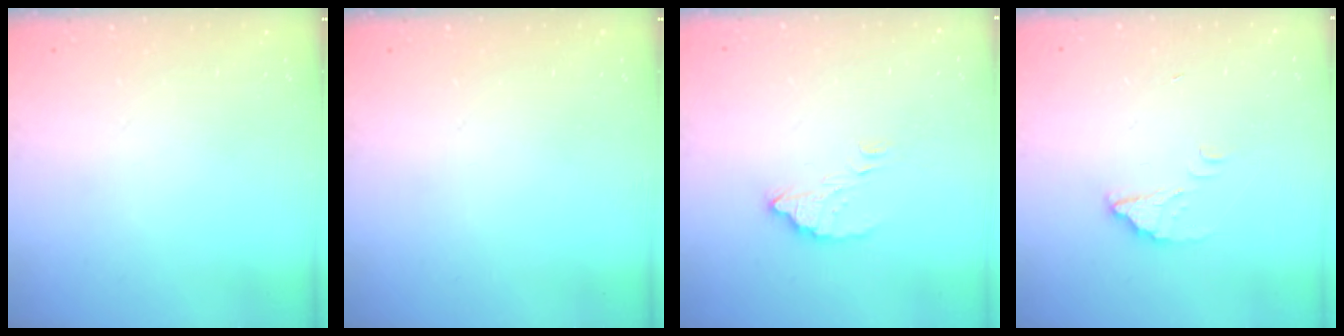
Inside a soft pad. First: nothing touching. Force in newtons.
{"total": 0.0}
{"total": 3.8, "press": 3.8, "slide": 0.2}
{"total": 2.7, "press": 2.7, "slide": 0.1}